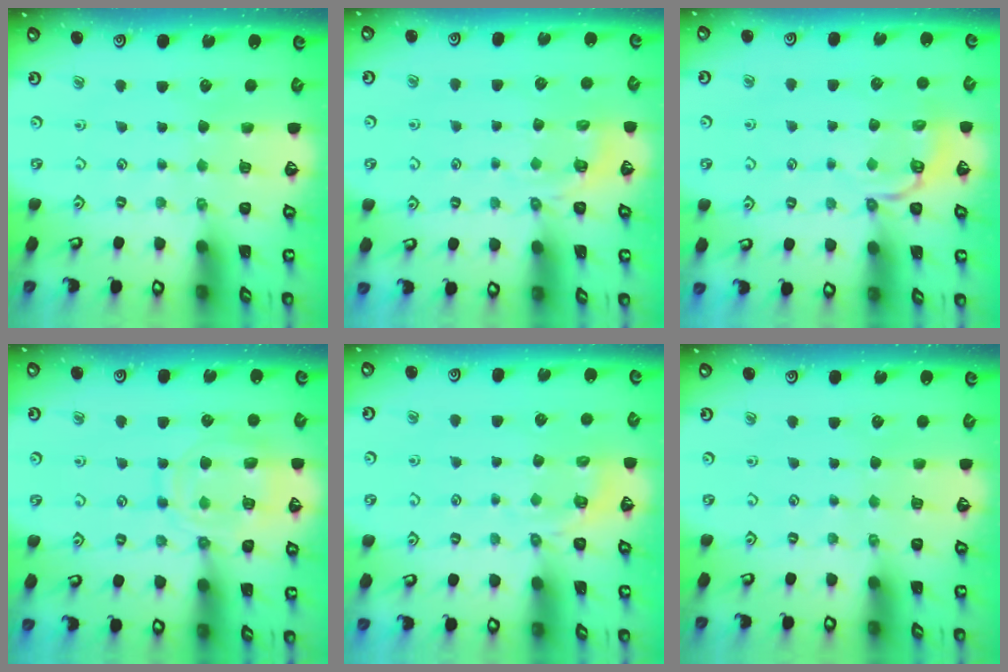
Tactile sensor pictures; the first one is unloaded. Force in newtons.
{"total": 2.3, "press": 1.4, "slide": 1.8}
{"total": 6.6, "press": 6.3, "slide": 2.0}
{"total": 14.2, "press": 14.1, "slide": 1.4}
{"total": 2.3, "press": 1.4, "slide": 1.8}
{"total": 0.0}